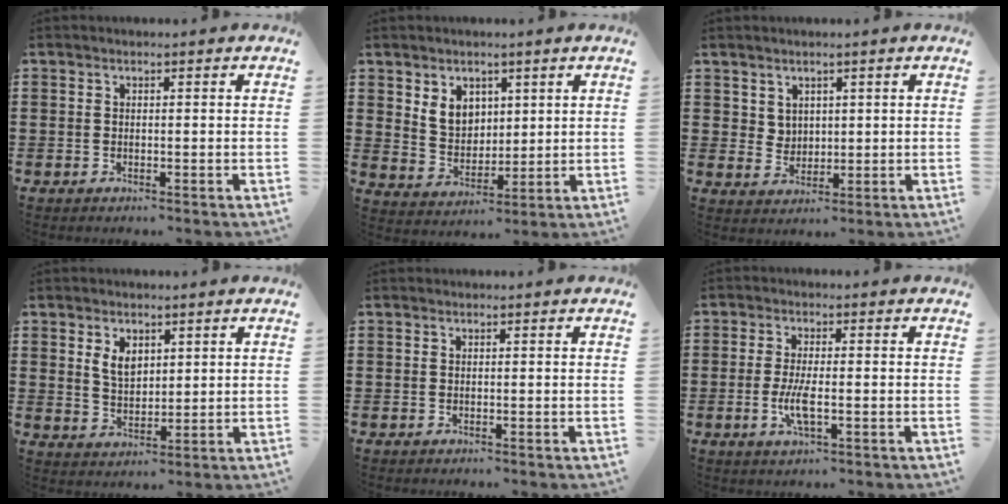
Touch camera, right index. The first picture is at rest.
{"total": 5.5, "force": [2.6, 4.3, 2.1], "torque": [-0.053, 0.010, 0.048]}
{"total": 3.2, "force": [2.2, 2.2, 0.4], "torque": [-0.018, 0.005, 0.043]}
{"total": 4.0, "force": [1.9, 2.6, 2.5], "torque": [-0.049, 0.006, 0.032]}
{"total": 0.0}
{"total": 4.4, "force": [-1.2, 1.0, 4.1], "torque": [-0.090, -0.007, -0.026]}